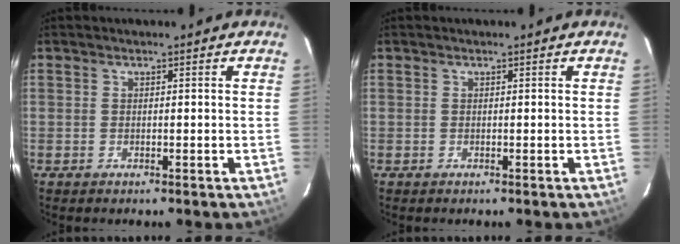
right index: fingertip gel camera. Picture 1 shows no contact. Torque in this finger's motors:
{"motor_torque": [0.00, 0.00, 0.00, 0.00]}